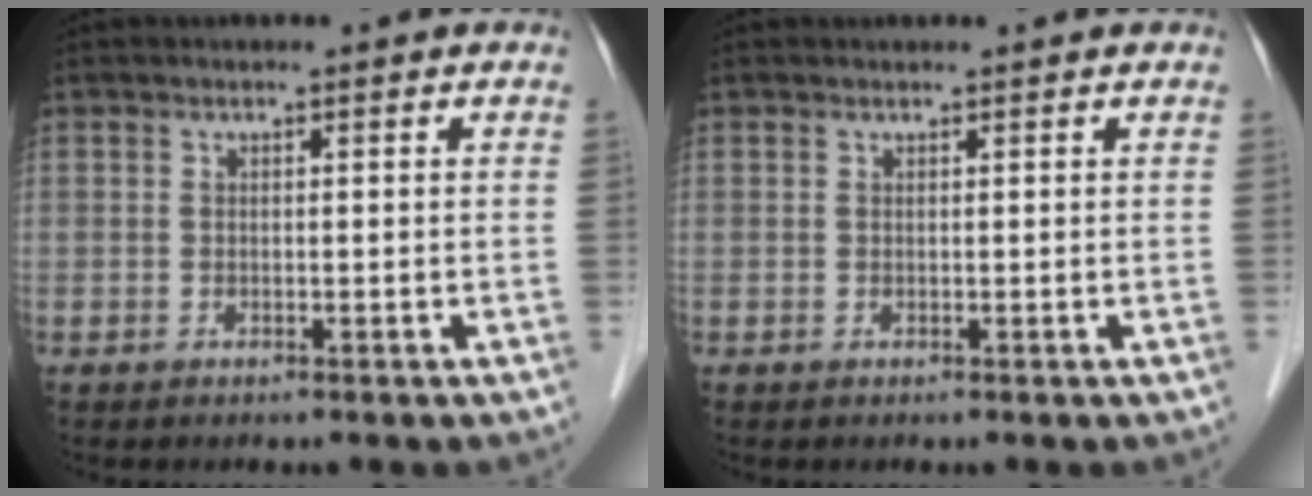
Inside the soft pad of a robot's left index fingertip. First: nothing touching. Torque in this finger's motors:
{"motor_torque": [0.18, -0.14, 0.08, -0.01]}